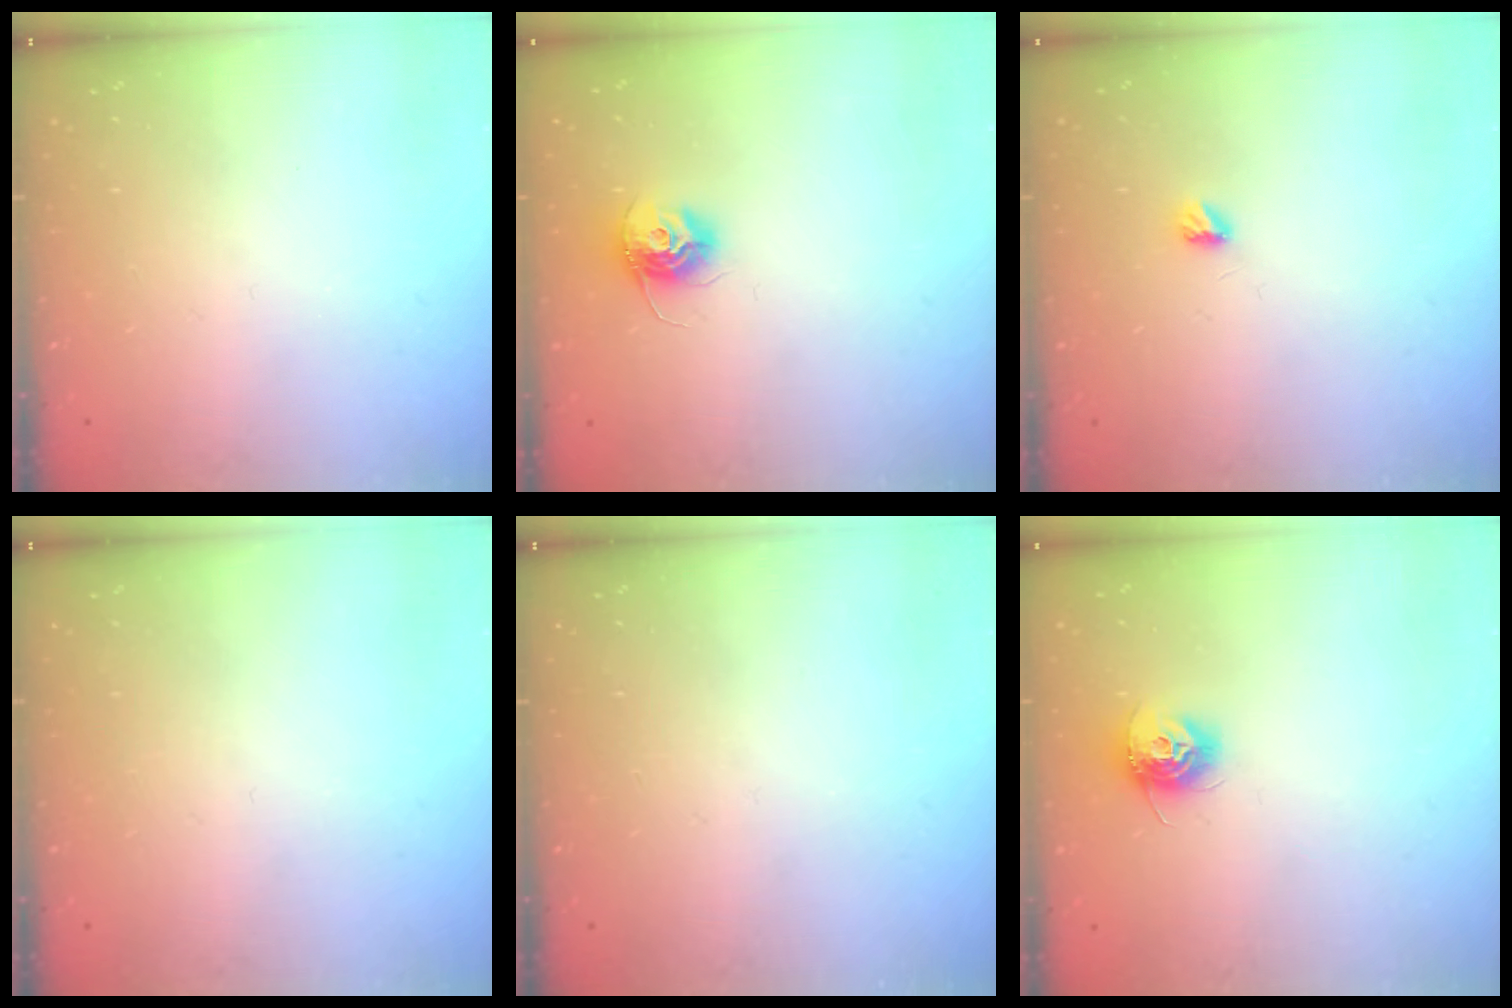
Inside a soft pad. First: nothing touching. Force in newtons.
{"total": 10.8, "press": 10.7, "slide": 0.6}
{"total": 3.3, "press": 3.3, "slide": 0.4}
{"total": 0.0}
{"total": 0.0}
{"total": 9.5, "press": 9.5, "slide": 0.4}